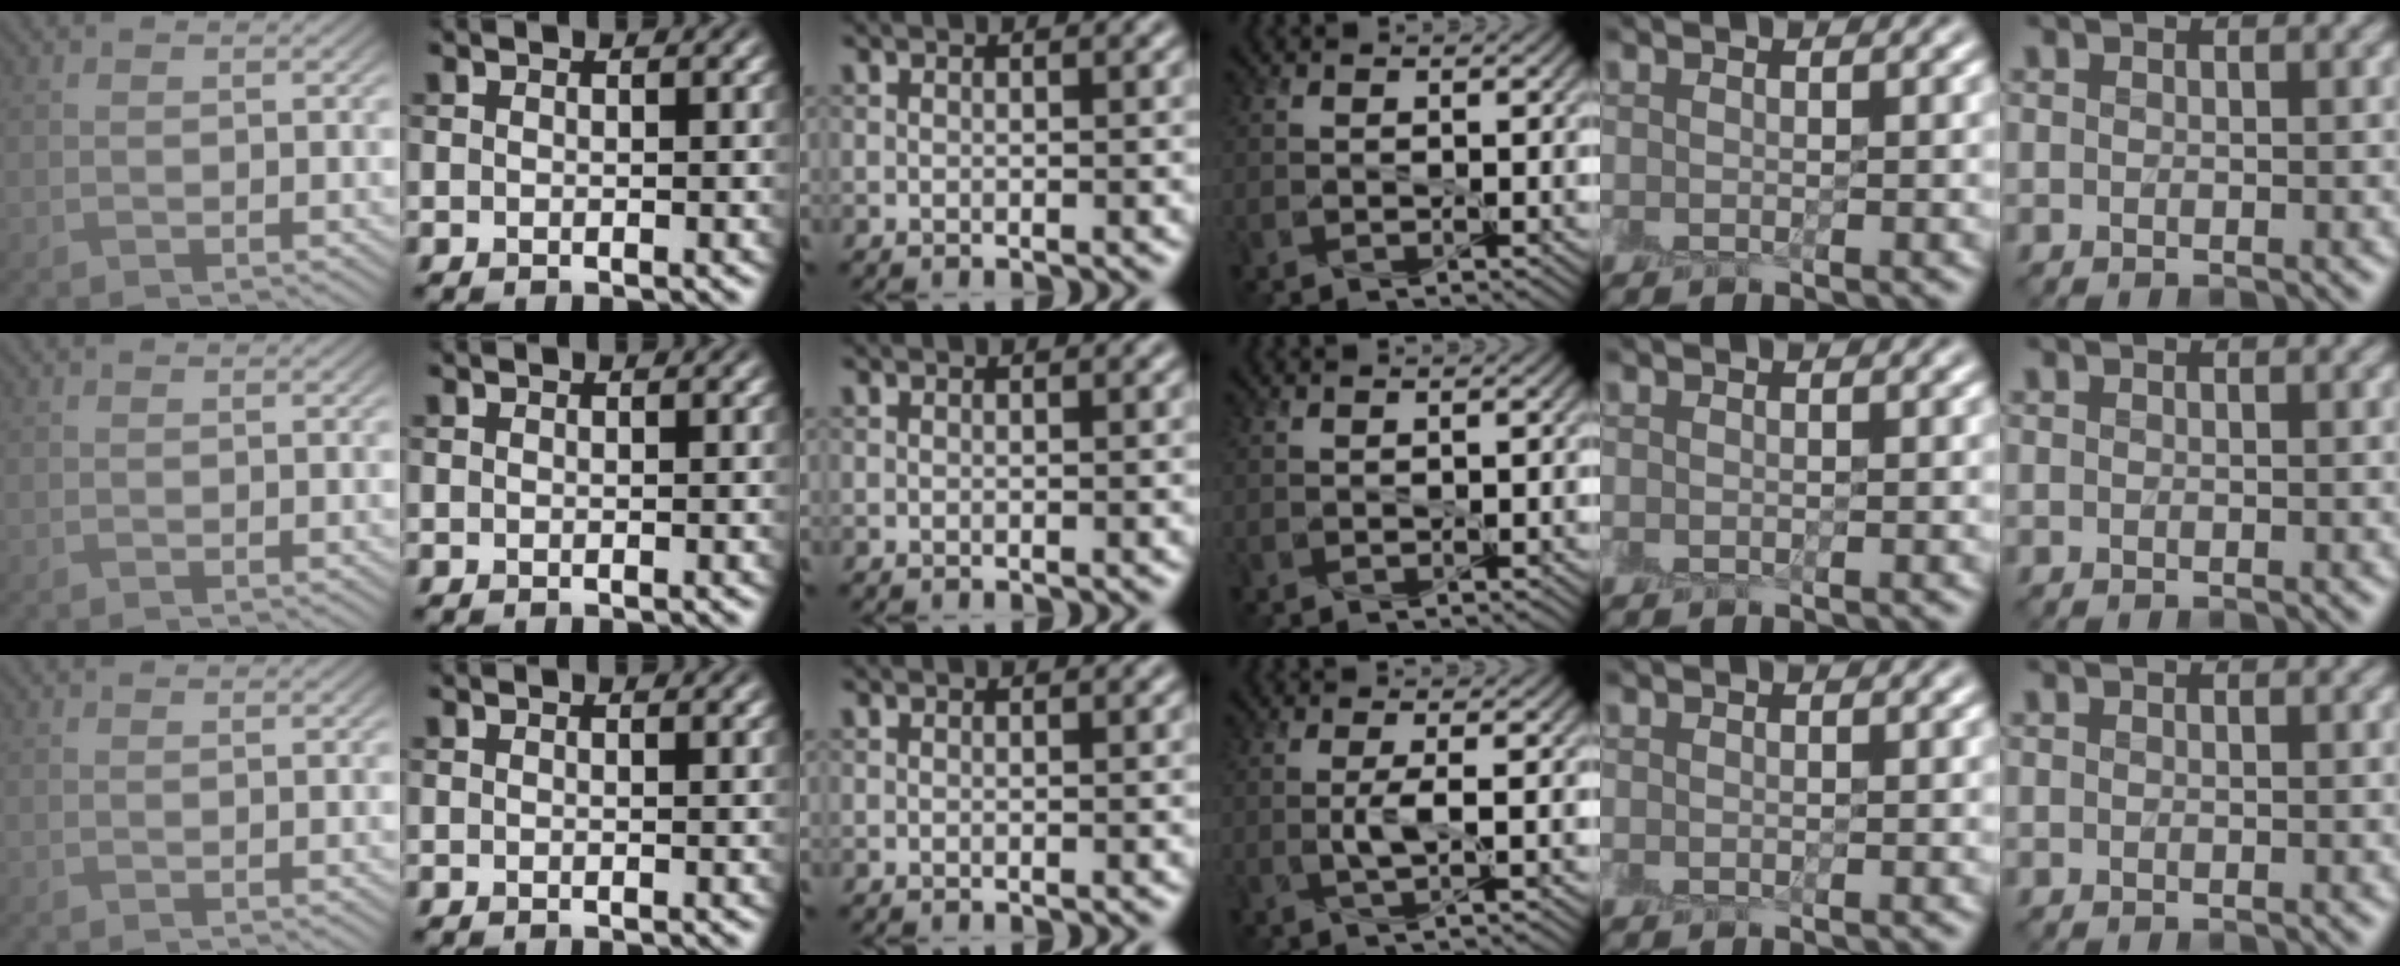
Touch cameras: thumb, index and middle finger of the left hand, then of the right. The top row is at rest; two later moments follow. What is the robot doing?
{"motion": "peel", "object": "lint roller sheet"}